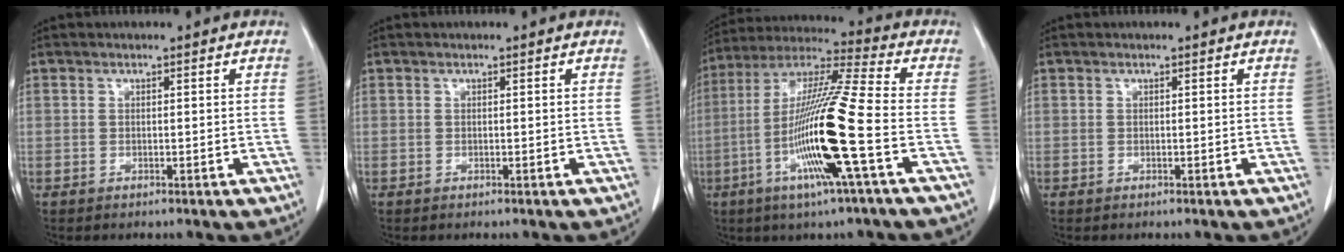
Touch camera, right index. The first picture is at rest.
{"total": 0.0}
{"total": 17.3, "force": [-4.9, -0.9, 16.5], "torque": [-0.325, -0.011, -0.103]}
{"total": 0.0}